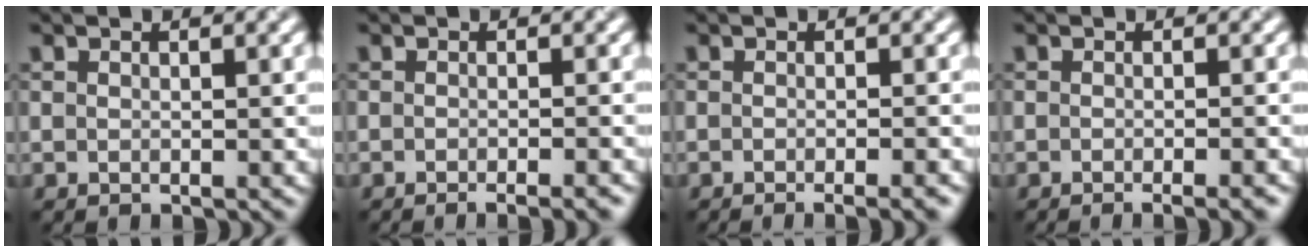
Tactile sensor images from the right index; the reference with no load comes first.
{"total": 2.7, "force": [-1.7, 0.6, 2.0], "torque": [-0.015, 0.002, -0.026]}
{"total": 3.0, "force": [-1.8, 0.8, 2.3], "torque": [-0.016, 0.002, -0.024]}
{"total": 2.7, "force": [-1.6, 0.6, 2.1], "torque": [-0.014, 0.001, -0.024]}